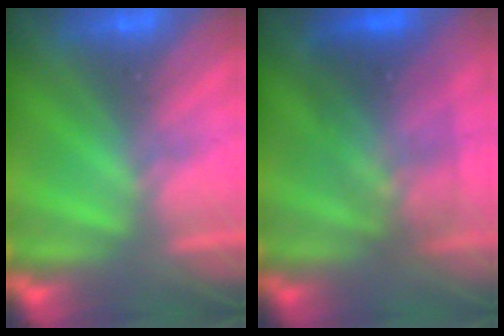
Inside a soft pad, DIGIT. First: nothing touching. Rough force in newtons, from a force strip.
{"total": 3.2}